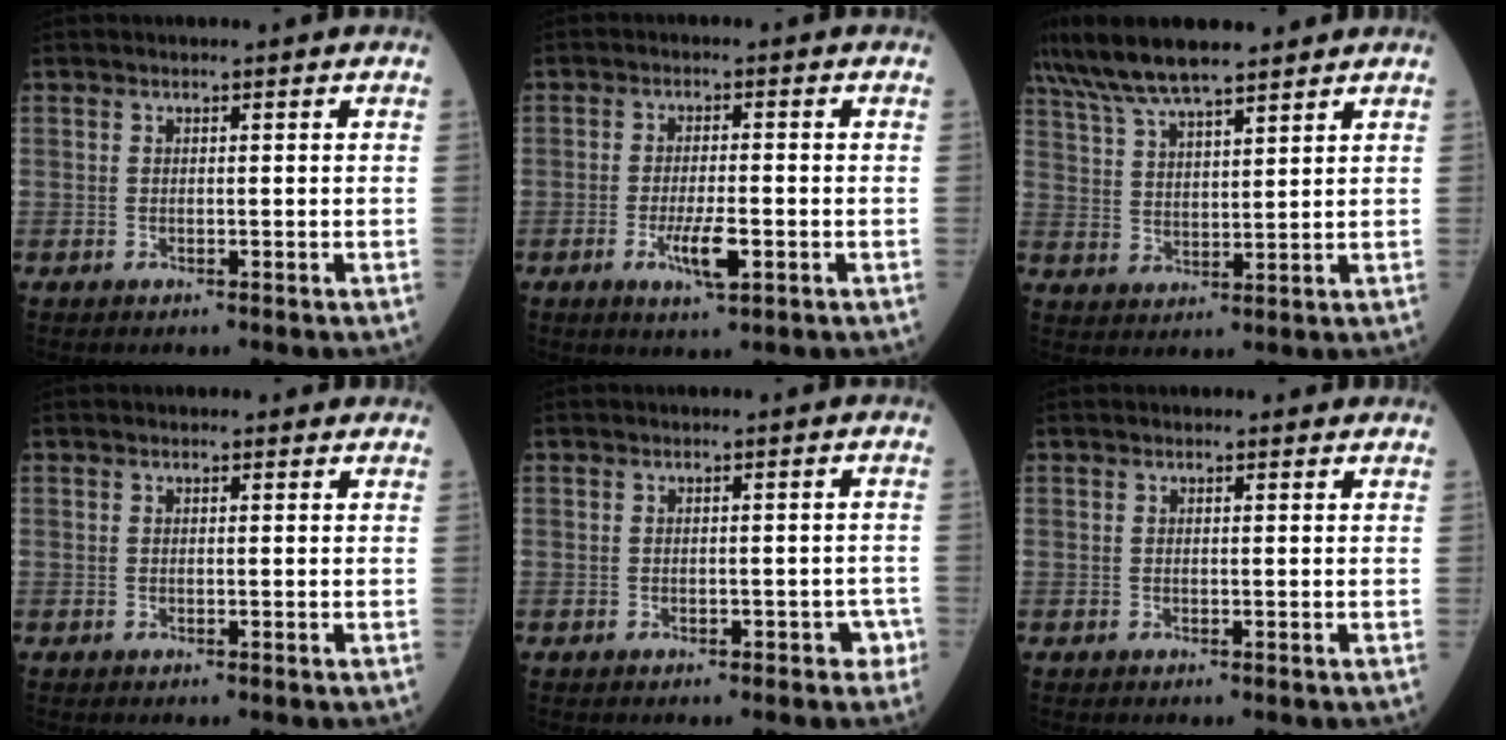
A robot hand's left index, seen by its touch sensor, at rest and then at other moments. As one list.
[{"total": 5.0, "force": [-1.9, 0.9, 4.5], "torque": [-0.088, -0.005, -0.031]}, {"total": 11.0, "force": [9.2, 1.7, 5.8], "torque": [-0.112, 0.027, 0.170]}, {"total": 1.4, "force": [1.2, 0.6, 0.5], "torque": [-0.007, 0.011, 0.009]}, {"total": 2.3, "force": [-1.2, 1.5, 1.3], "torque": [-0.005, 0.011, -0.012]}, {"total": 1.5, "force": [1.3, 0.5, 0.5], "torque": [-0.009, 0.012, 0.011]}]